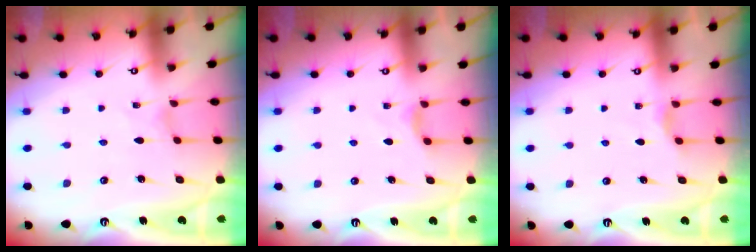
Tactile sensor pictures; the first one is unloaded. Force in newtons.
{"total": 4.2, "press": 4.2, "slide": 0.7}
{"total": 2.4, "press": 2.4, "slide": 0.4}